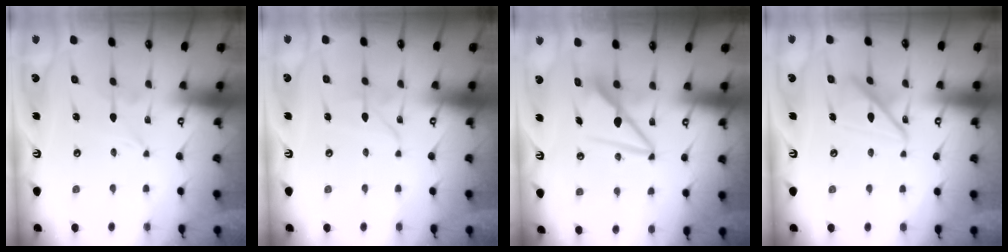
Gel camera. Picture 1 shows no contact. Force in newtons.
{"total": 2.1, "press": 2.1, "slide": 0.3}
{"total": 8.2, "press": 8.2, "slide": 0.7}
{"total": 12.3, "press": 12.2, "slide": 1.0}